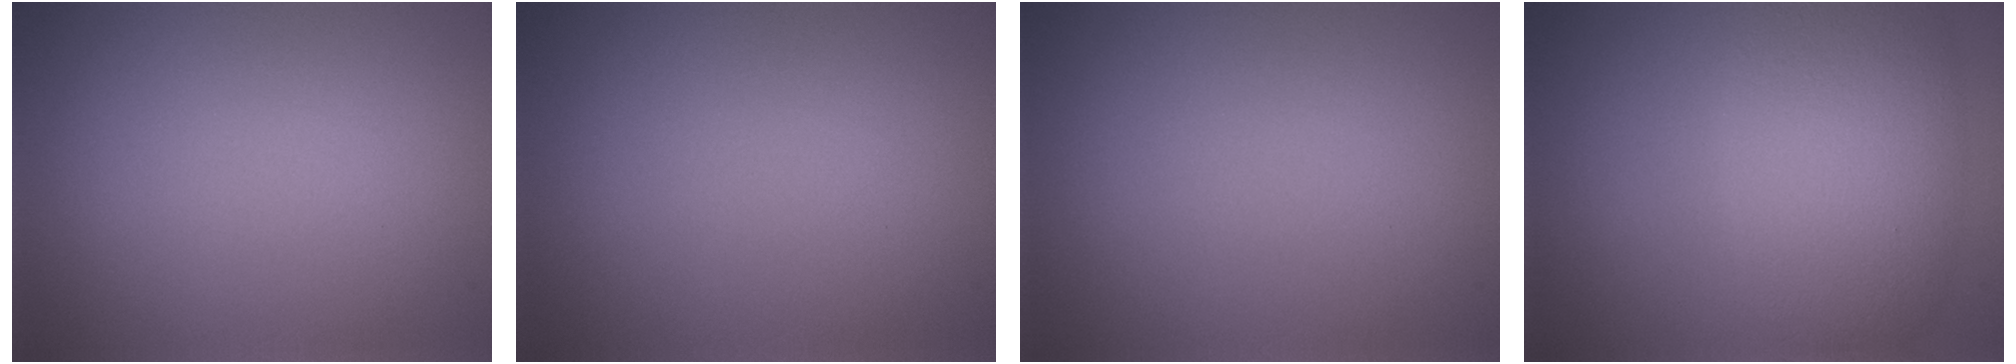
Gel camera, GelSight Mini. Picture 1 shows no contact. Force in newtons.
{"total": 0.0}
{"total": 0.0}
{"total": 7.9, "press": 7.9, "slide": 0.3}